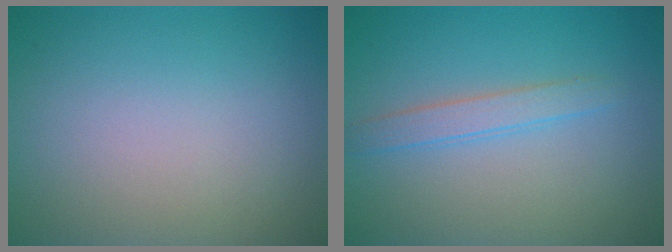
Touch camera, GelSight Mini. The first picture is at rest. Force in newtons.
{"total": 1.9, "press": 1.9, "slide": 0.1}